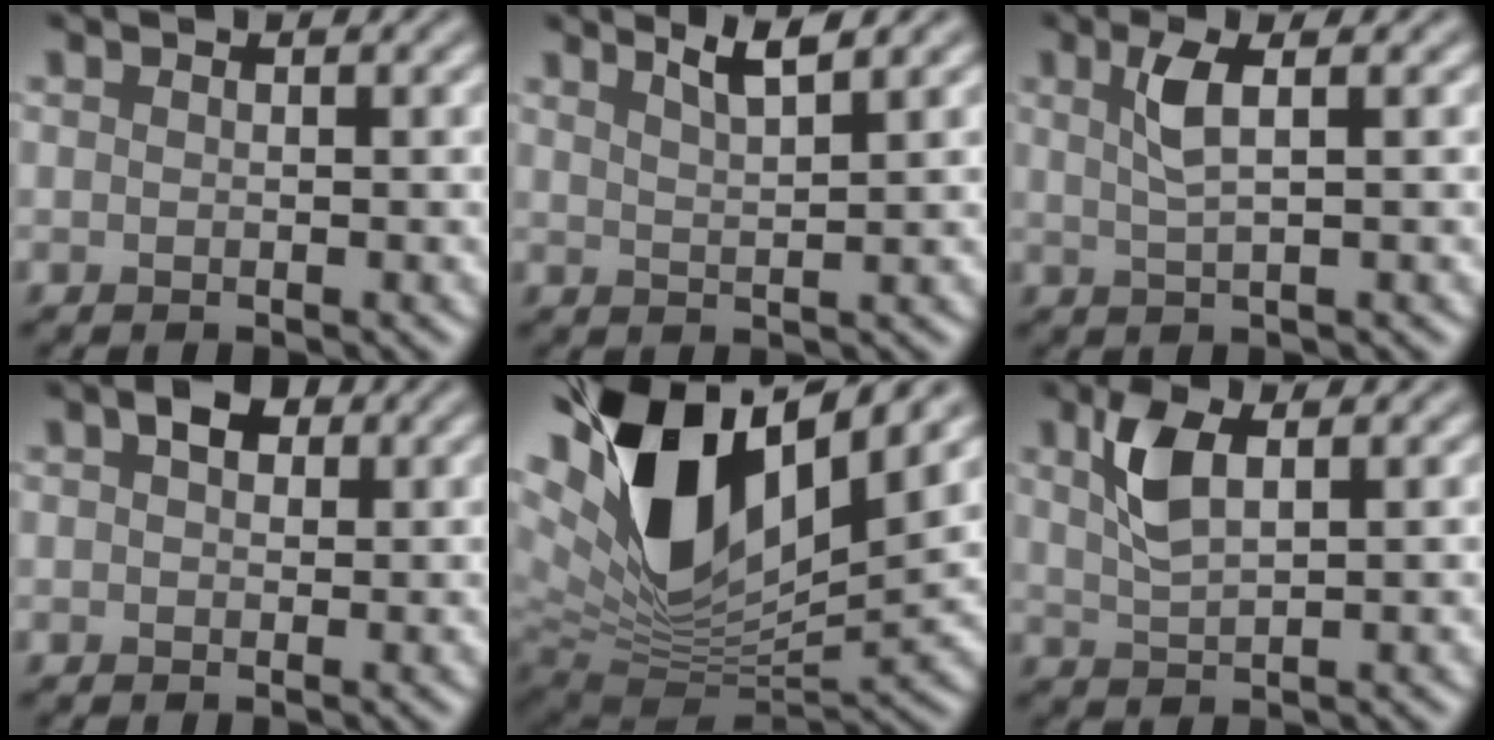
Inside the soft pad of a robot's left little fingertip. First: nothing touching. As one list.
[{"total": 2.6, "force": [1.9, 0.4, 1.7], "torque": [-0.018, 0.008, 0.033]}, {"total": 2.8, "force": [0.9, 0.7, 2.5], "torque": [-0.049, 0.002, 0.019]}, {"total": 2.2, "force": [0.8, 1.5, 1.4], "torque": [-0.022, 0.007, 0.008]}, {"total": 15.8, "force": [5.9, 8.0, 12.2], "torque": [-0.259, 0.009, 0.107]}, {"total": 3.7, "force": [1.5, 1.6, 3.0], "torque": [-0.071, 0.007, 0.033]}]